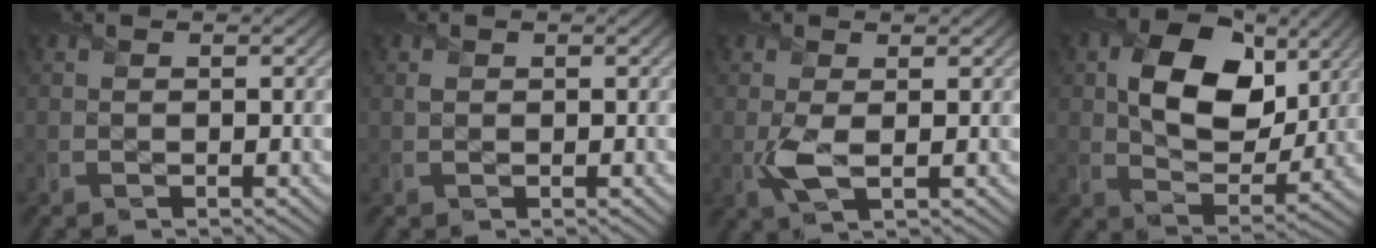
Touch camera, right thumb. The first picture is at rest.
{"total": 0.6, "force": [0.3, 0.5, 0.1], "torque": [-0.005, -0.004, 0.007]}
{"total": 3.1, "force": [-0.1, 1.3, 2.8], "torque": [-0.070, -0.004, -0.005]}
{"total": 11.5, "force": [3.4, 7.8, 7.7], "torque": [-0.136, -0.002, 0.052]}